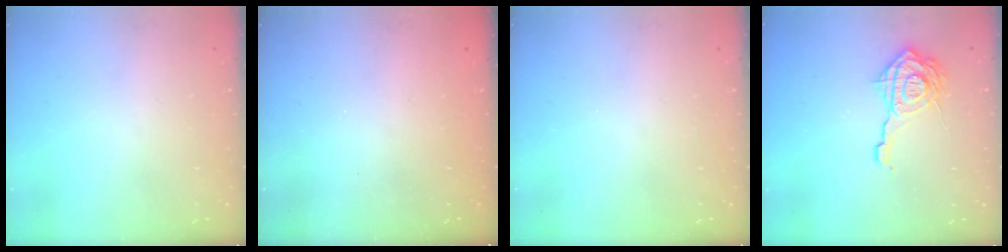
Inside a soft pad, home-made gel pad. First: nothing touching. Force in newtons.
{"total": 2.4, "press": 2.3, "slide": 0.7}
{"total": 0.0}
{"total": 13.5, "press": 13.5, "slide": 1.2}